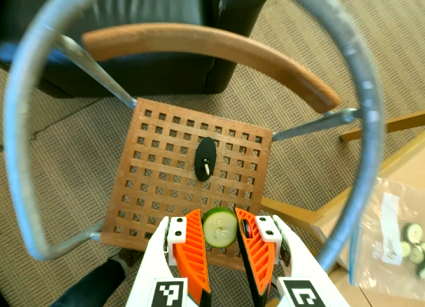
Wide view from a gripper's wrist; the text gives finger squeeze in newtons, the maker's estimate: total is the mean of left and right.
{"total": 8.3, "left": 8.4, "right": 8.2}